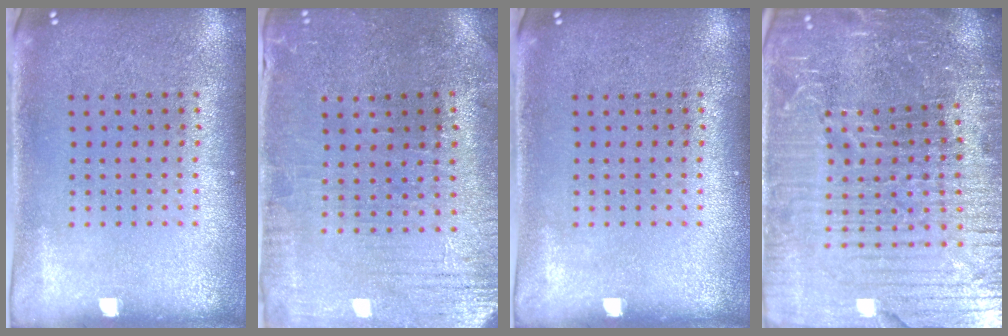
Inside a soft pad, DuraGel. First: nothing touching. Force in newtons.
{"total": 0.6, "press": 0.5, "slide": 0.3}
{"total": 0.0}
{"total": 6.9, "press": 6.0, "slide": 3.4}